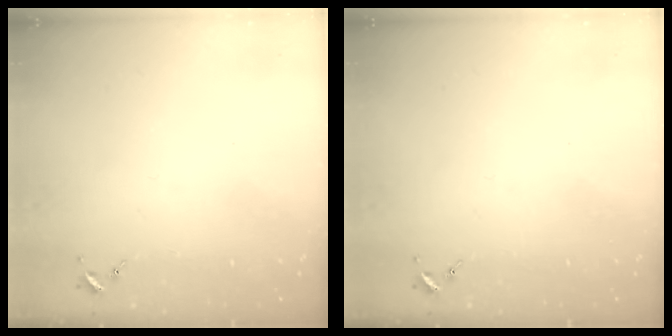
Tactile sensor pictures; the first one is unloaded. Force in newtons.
{"total": 0.0}